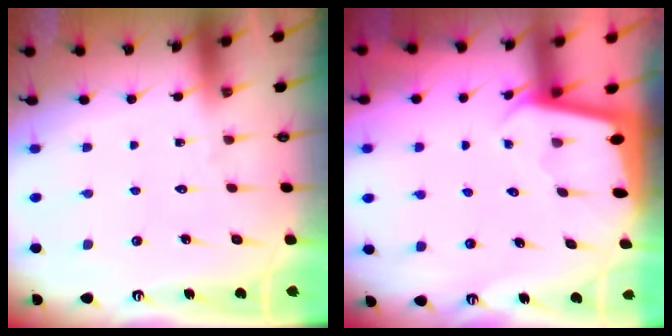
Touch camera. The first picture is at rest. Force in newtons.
{"total": 1.9, "press": 1.9, "slide": 0.1}